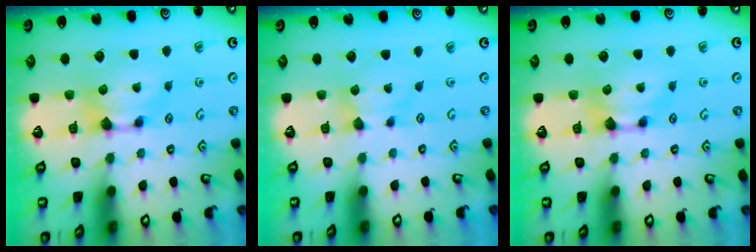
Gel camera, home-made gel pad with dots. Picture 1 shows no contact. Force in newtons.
{"total": 1.4, "press": 1.3, "slide": 0.5}
{"total": 0.0}